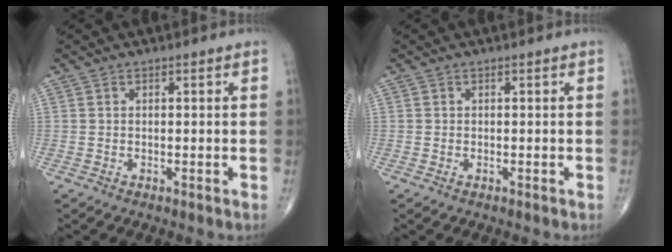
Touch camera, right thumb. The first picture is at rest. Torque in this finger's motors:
{"motor_torque": [-0.43, -0.24, -0.36, -0.28, -0.08]}